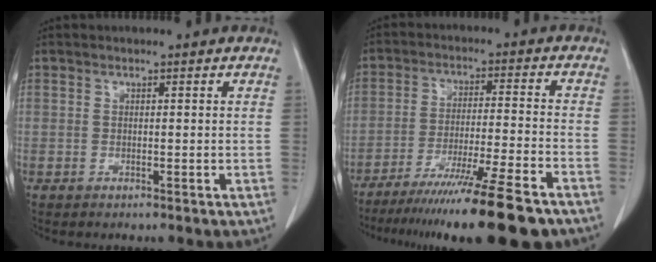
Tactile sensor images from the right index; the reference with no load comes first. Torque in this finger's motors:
{"motor_torque": [2.15, -0.01, 0.42, 0.21]}